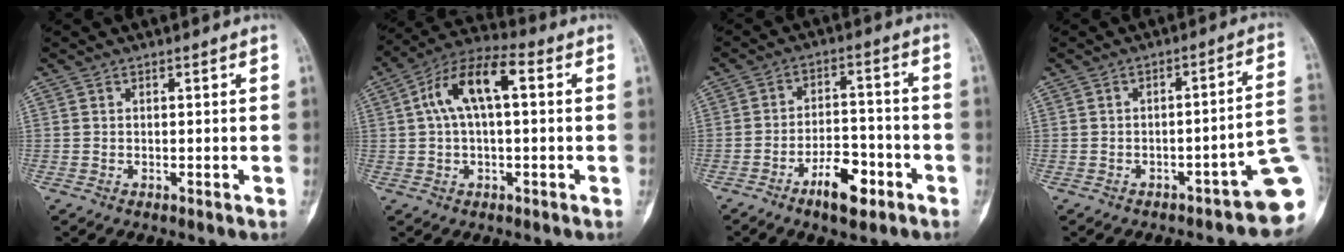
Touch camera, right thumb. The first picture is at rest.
{"total": 11.5, "force": [2.2, 5.0, 10.1], "torque": [-0.192, 0.040, 0.031]}
{"total": 8.5, "force": [-4.9, 3.6, 5.9], "torque": [-0.084, 0.032, -0.079]}
{"total": 10.2, "force": [-4.6, 2.4, 8.8], "torque": [-0.085, 0.053, -0.058]}